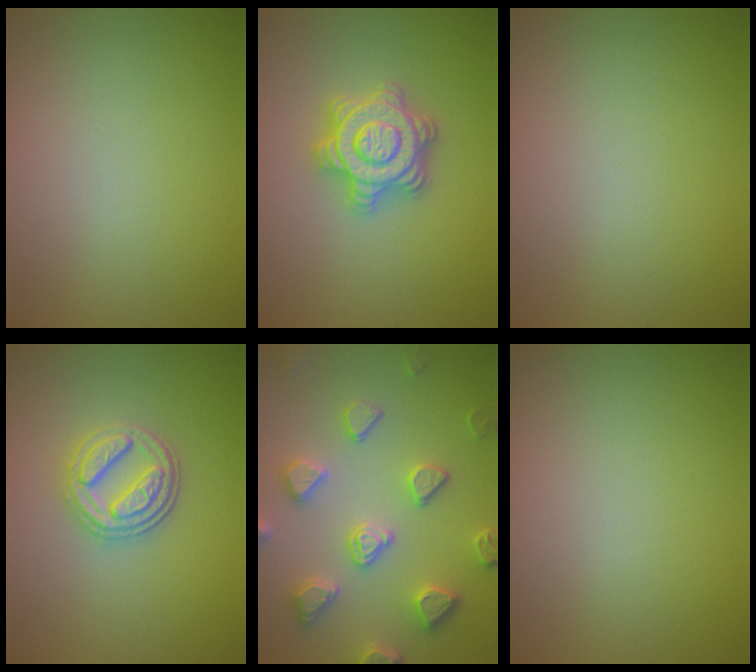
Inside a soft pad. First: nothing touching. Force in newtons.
{"total": 4.8, "press": 4.8, "slide": 0.6}
{"total": 0.0}
{"total": 3.6, "press": 3.1, "slide": 1.7}
{"total": 5.3, "press": 4.8, "slide": 2.2}
{"total": 0.0}